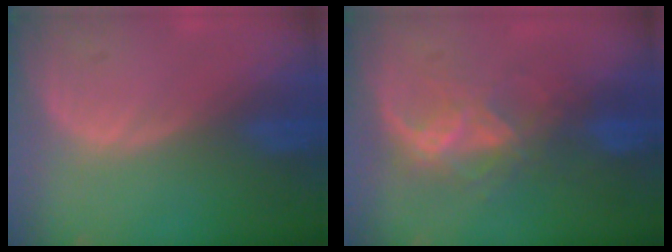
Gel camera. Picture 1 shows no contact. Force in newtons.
{"total": 6.7, "press": 6.0, "slide": 3.0}